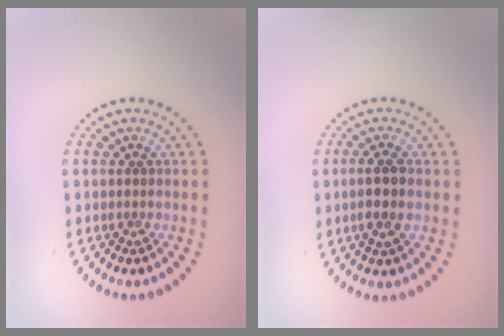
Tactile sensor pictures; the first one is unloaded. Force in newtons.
{"total": 2.4, "press": 2.3, "slide": 0.8}